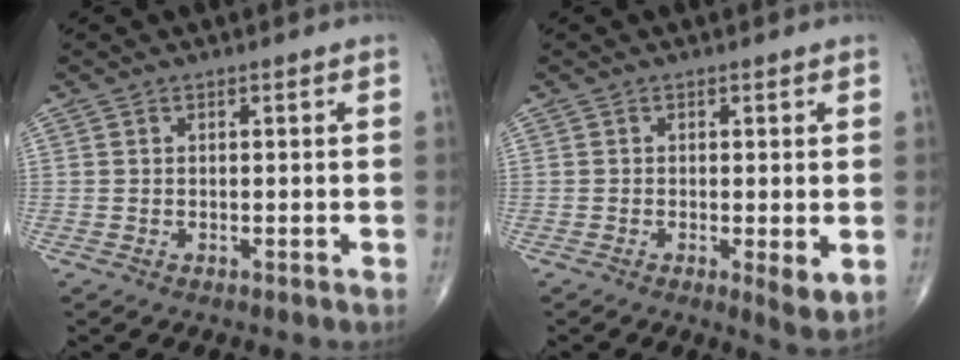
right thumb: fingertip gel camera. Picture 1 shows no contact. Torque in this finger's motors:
{"motor_torque": [0.12, 0.90, -0.08, -0.01, 0.13]}